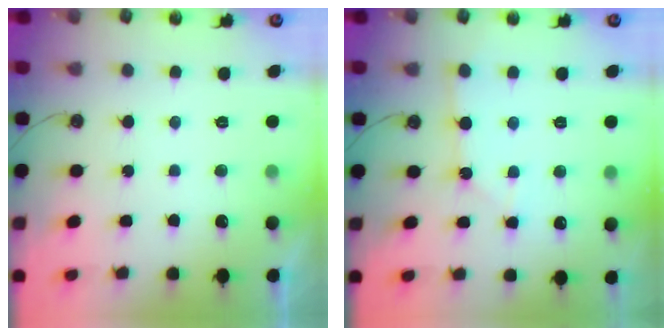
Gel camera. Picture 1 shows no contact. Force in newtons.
{"total": 2.9, "press": 2.9, "slide": 0.4}